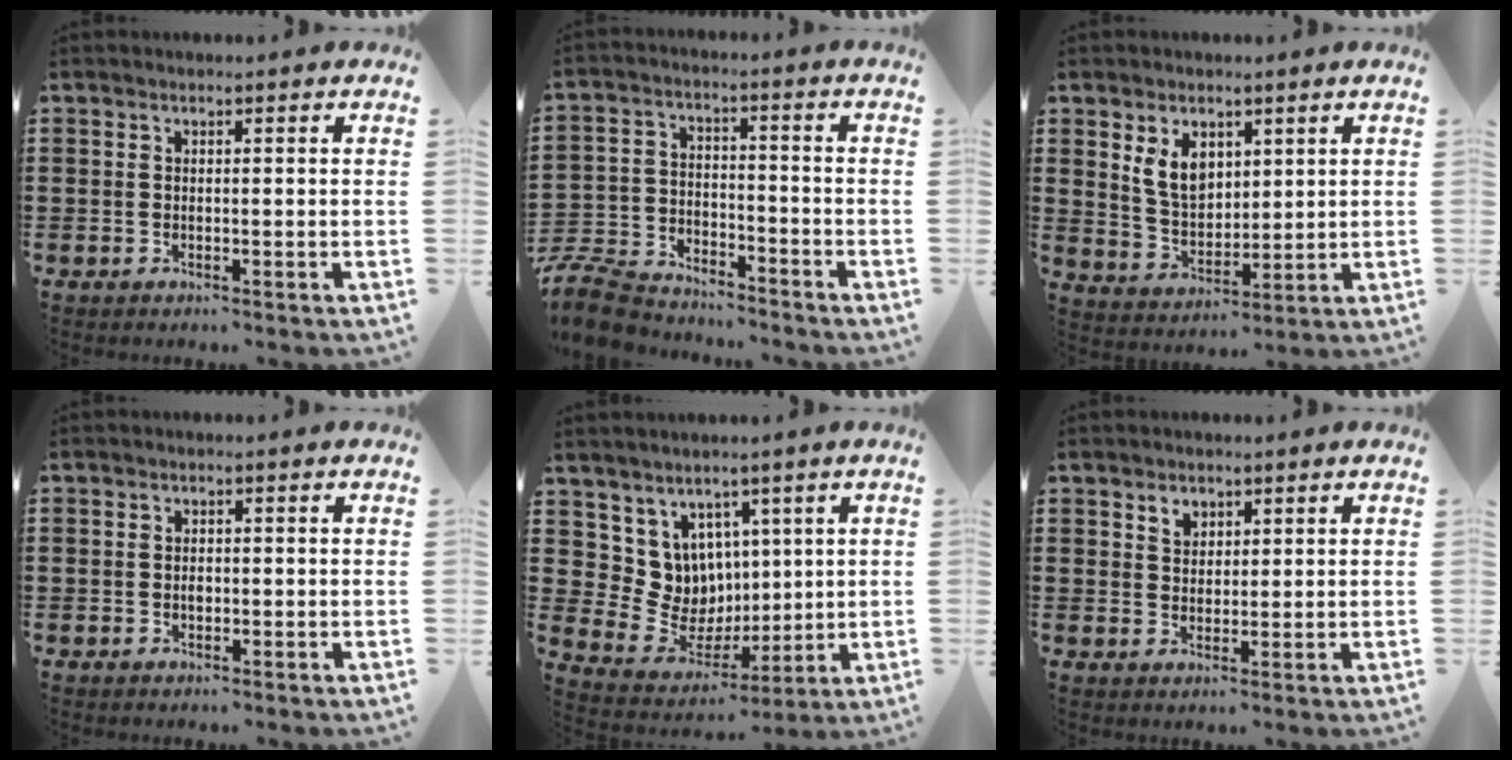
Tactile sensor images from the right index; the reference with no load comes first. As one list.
[{"total": 8.5, "force": [-8.1, 2.1, 1.6], "torque": [-0.054, 0.018, -0.165]}, {"total": 6.3, "force": [2.6, 4.2, 3.9], "torque": [-0.084, 0.010, 0.046]}, {"total": 1.1, "force": [-0.2, 0.8, 0.7], "torque": [-0.015, 0.003, -0.004]}, {"total": 8.0, "force": [2.7, 7.5, 1.1], "torque": [-0.067, -0.034, 0.059]}, {"total": 2.5, "force": [1.6, 1.8, 0.8], "torque": [-0.015, 0.002, 0.028]}]